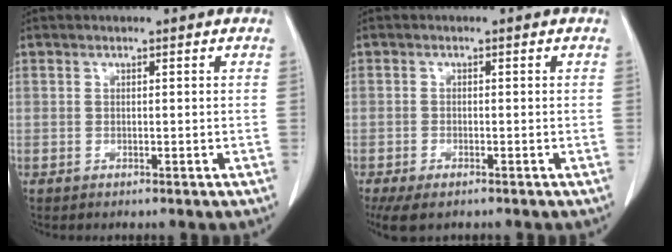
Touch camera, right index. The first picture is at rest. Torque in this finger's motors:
{"motor_torque": [0.49, -0.45, 0.04, 0.01]}